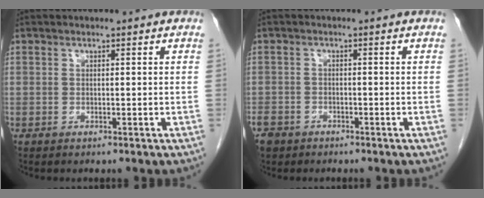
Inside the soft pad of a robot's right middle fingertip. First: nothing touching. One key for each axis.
{"total": 4.5, "fx": -3.3, "fy": 2.9, "fz": 0.9, "tx": -0.022, "ty": 0.002, "tz": -0.057}